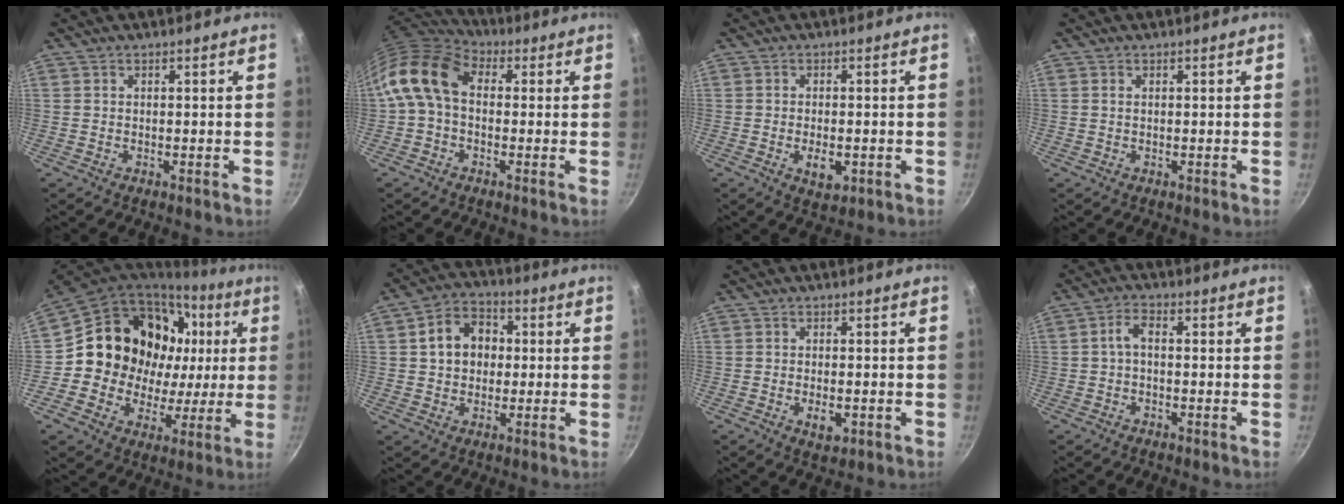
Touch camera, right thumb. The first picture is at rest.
{"total": 12.2, "force": [0.9, 8.5, 8.7], "torque": [-0.151, 0.031, -0.004]}
{"total": 4.4, "force": [-1.2, 2.4, 3.5], "torque": [-0.053, 0.000, -0.014]}
{"total": 0.5, "force": [0.1, 0.3, 0.4], "torque": [-0.008, 0.001, 0.002]}
{"total": 21.2, "force": [3.9, 17.8, 10.8], "torque": [-0.158, 0.027, 0.070]}
{"total": 9.9, "force": [1.2, 7.9, 5.9], "torque": [-0.065, 0.019, 0.008]}
{"total": 3.7, "force": [-1.0, 2.0, 2.9], "torque": [-0.045, -0.001, -0.013]}
{"total": 3.2, "force": [-0.3, 1.8, 2.7], "torque": [-0.053, 0.018, -0.009]}